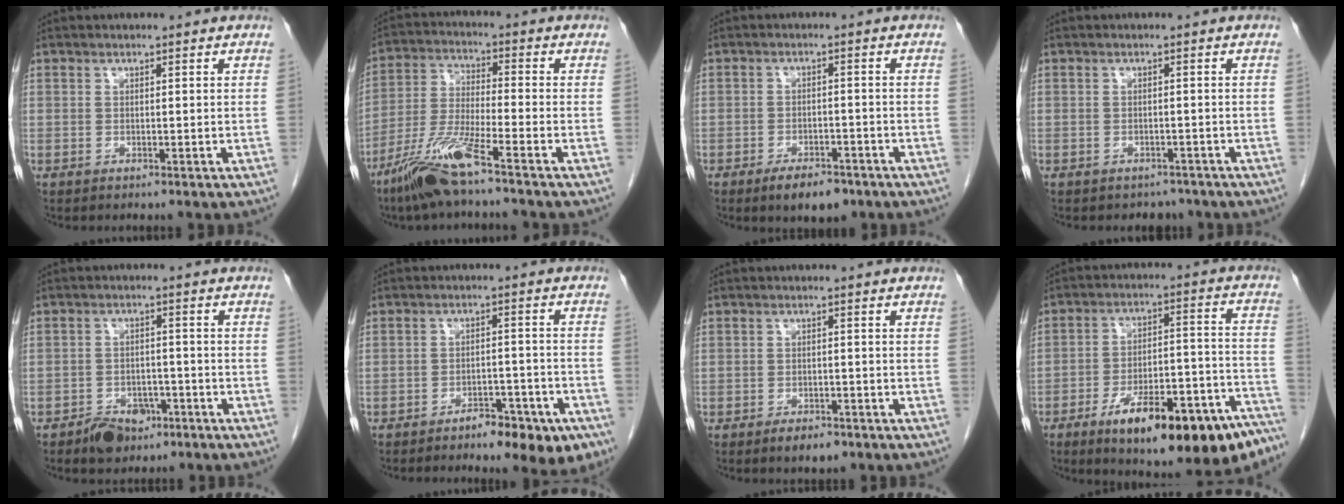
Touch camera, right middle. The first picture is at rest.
{"total": 9.9, "force": [-6.8, -0.1, 7.1], "torque": [-0.153, -0.026, -0.139]}
{"total": 5.5, "force": [-3.8, 2.3, 3.3], "torque": [-0.053, 0.000, -0.055]}
{"total": 2.9, "force": [-2.5, 1.6, -0.1], "torque": [-0.002, 0.004, -0.035]}
{"total": 5.1, "force": [-3.4, 3.3, 1.9], "torque": [-0.029, 0.007, -0.048]}
{"total": 8.8, "force": [-5.5, 2.8, 6.2], "torque": [-0.066, 0.007, -0.074]}
{"total": 3.1, "force": [-2.2, 1.3, 1.8], "torque": [-0.030, -0.001, -0.027]}
{"total": 22.8, "force": [-15.3, 5.5, 16.0], "torque": [-0.157, 0.040, -0.221]}